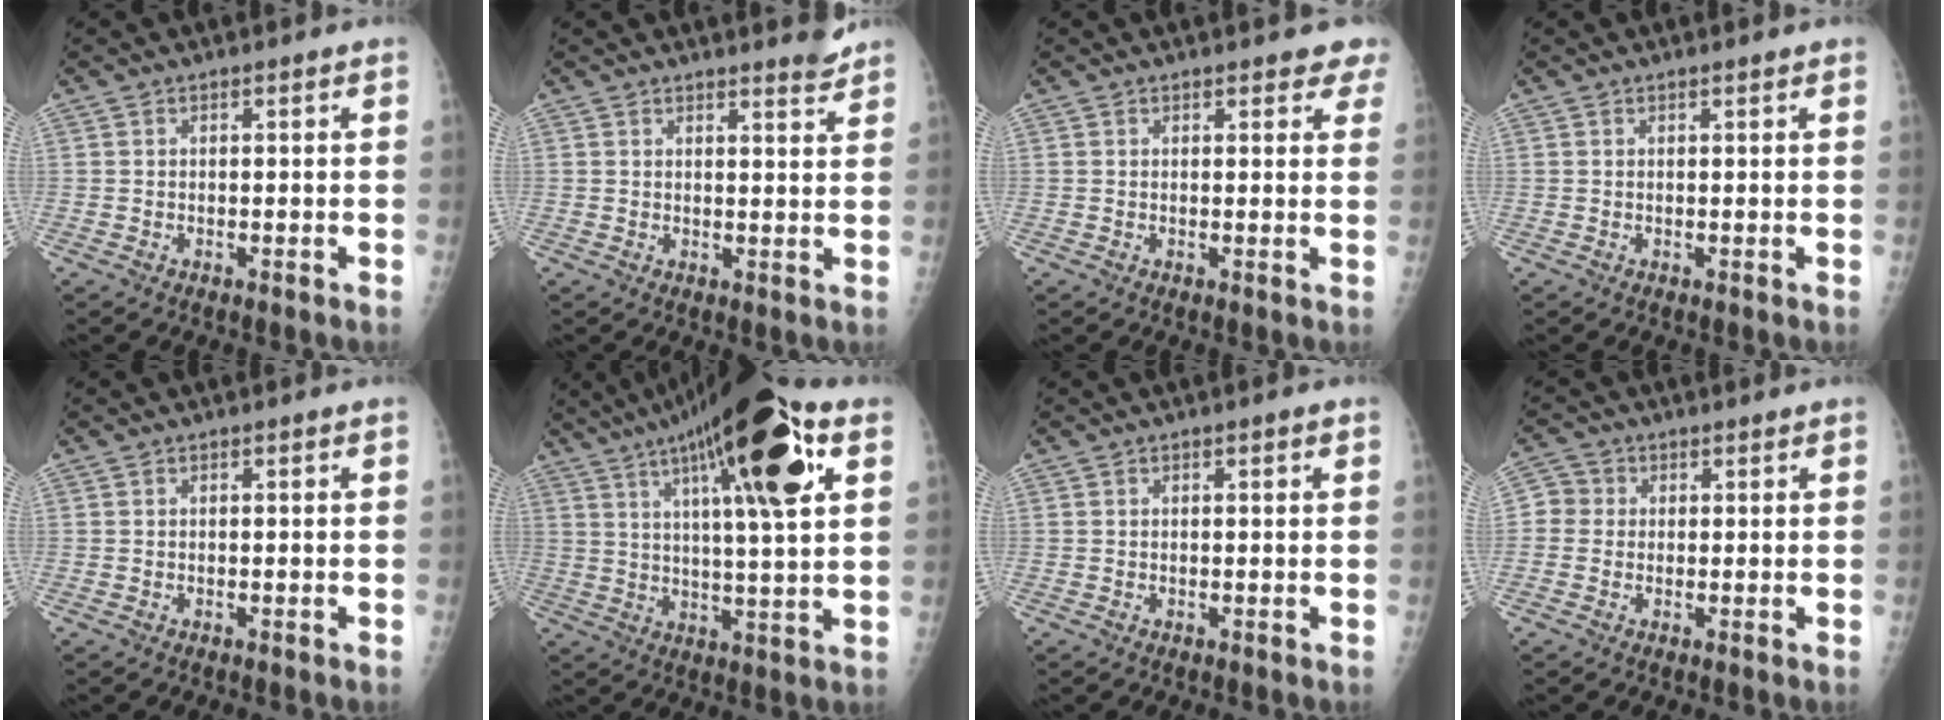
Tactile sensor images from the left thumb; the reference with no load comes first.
{"total": 2.9, "force": [2.8, 0.2, 0.9], "torque": [-0.009, -0.029, 0.033]}
{"total": 3.8, "force": [3.1, 1.5, 1.5], "torque": [0.015, -0.010, 0.024]}
{"total": 0.7, "force": [0.6, 0.0, 0.4], "torque": [-0.008, -0.001, 0.009]}
{"total": 0.0}
{"total": 22.3, "force": [9.7, 4.7, 19.5], "torque": [-0.302, -0.001, 0.150]}
{"total": 1.2, "force": [0.4, 0.5, 1.1], "torque": [-0.012, 0.005, 0.005]}
{"total": 3.7, "force": [0.3, 3.5, 0.9], "torque": [0.002, 0.005, -0.004]}